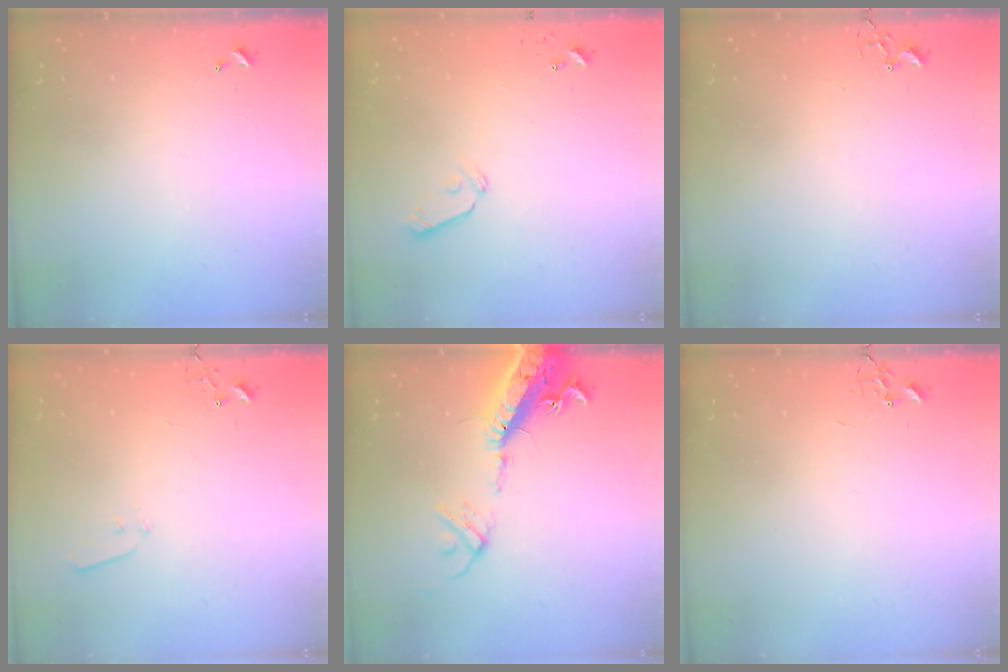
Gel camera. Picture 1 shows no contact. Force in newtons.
{"total": 6.0, "press": 6.0, "slide": 0.7}
{"total": 1.8, "press": 1.8, "slide": 0.2}
{"total": 3.6, "press": 3.5, "slide": 0.6}
{"total": 20.7, "press": 20.1, "slide": 4.8}
{"total": 0.0}